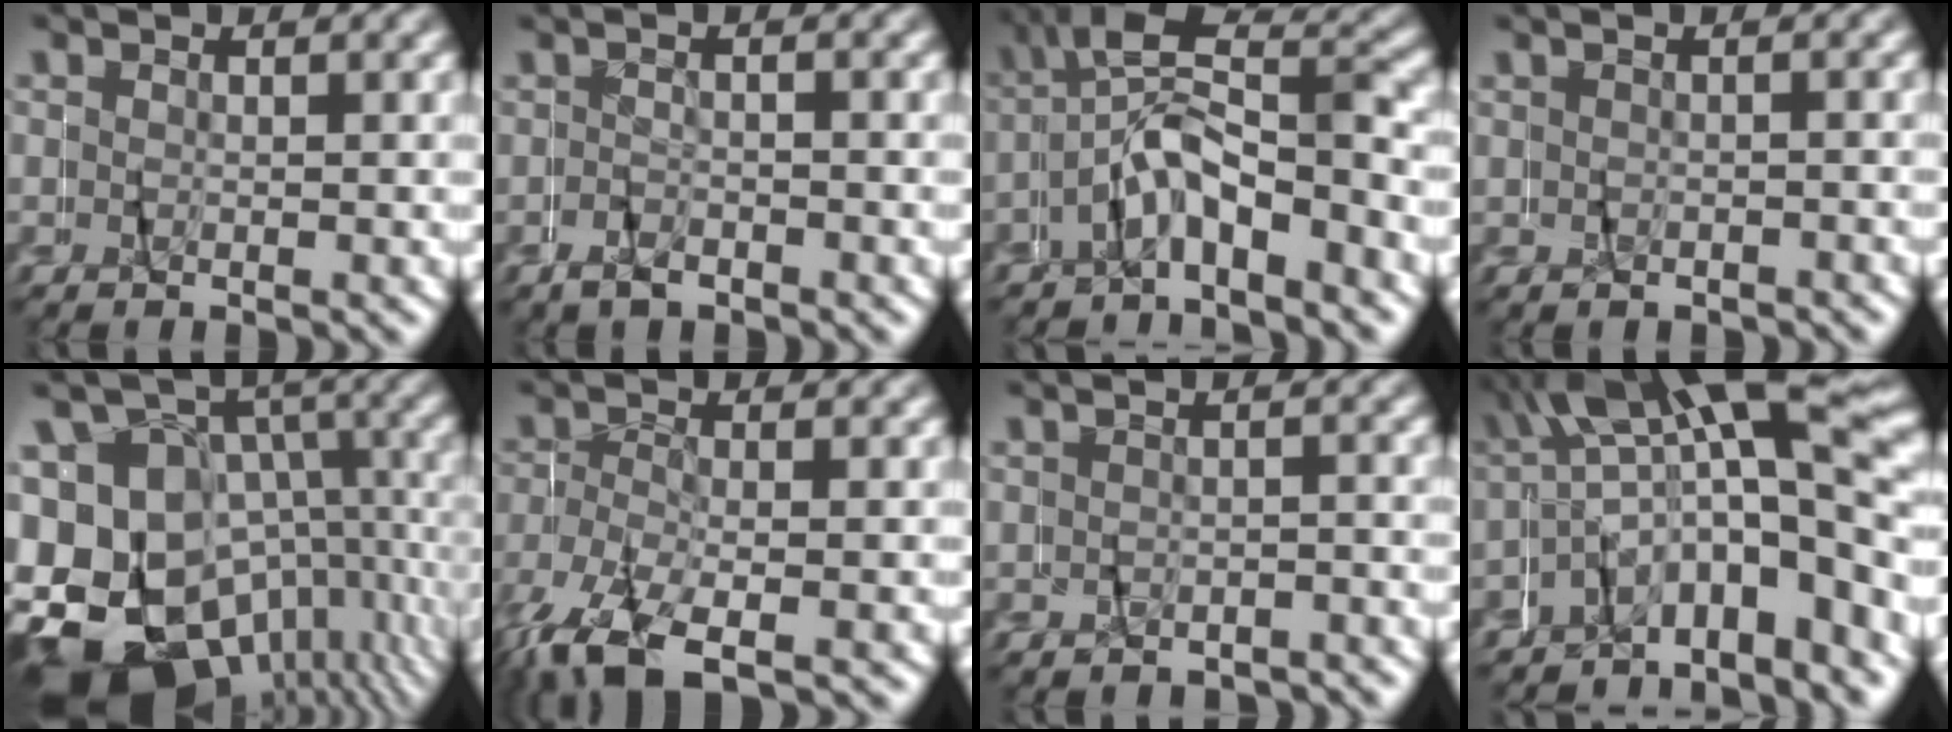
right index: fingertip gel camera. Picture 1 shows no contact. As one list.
[{"total": 1.5, "force": [-1.5, 0.4, 0.3], "torque": [-0.012, 0.009, -0.032]}, {"total": 5.8, "force": [-1.1, 3.8, 4.1], "torque": [-0.083, -0.004, -0.028]}, {"total": 0.7, "force": [-0.5, 0.4, 0.5], "torque": [-0.018, -0.002, -0.005]}, {"total": 19.1, "force": [-6.9, 15.1, 9.6], "torque": [-0.184, -0.073, -0.094]}, {"total": 6.6, "force": [-4.8, 3.1, 3.3], "torque": [-0.103, -0.032, -0.058]}, {"total": 1.8, "force": [-1.3, 1.2, 0.4], "torque": [-0.014, 0.005, -0.024]}, {"total": 9.2, "force": [0.1, 4.1, 8.3], "torque": [-0.116, 0.019, -0.005]}]